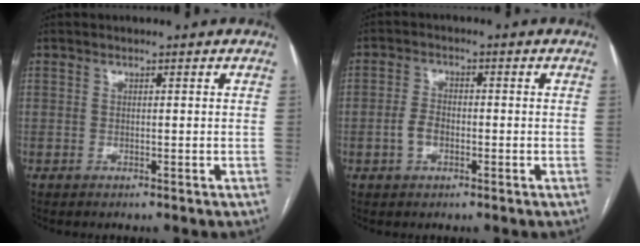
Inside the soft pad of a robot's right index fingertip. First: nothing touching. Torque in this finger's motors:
{"motor_torque": [0.37, 0.01, 0.17, 0.04]}